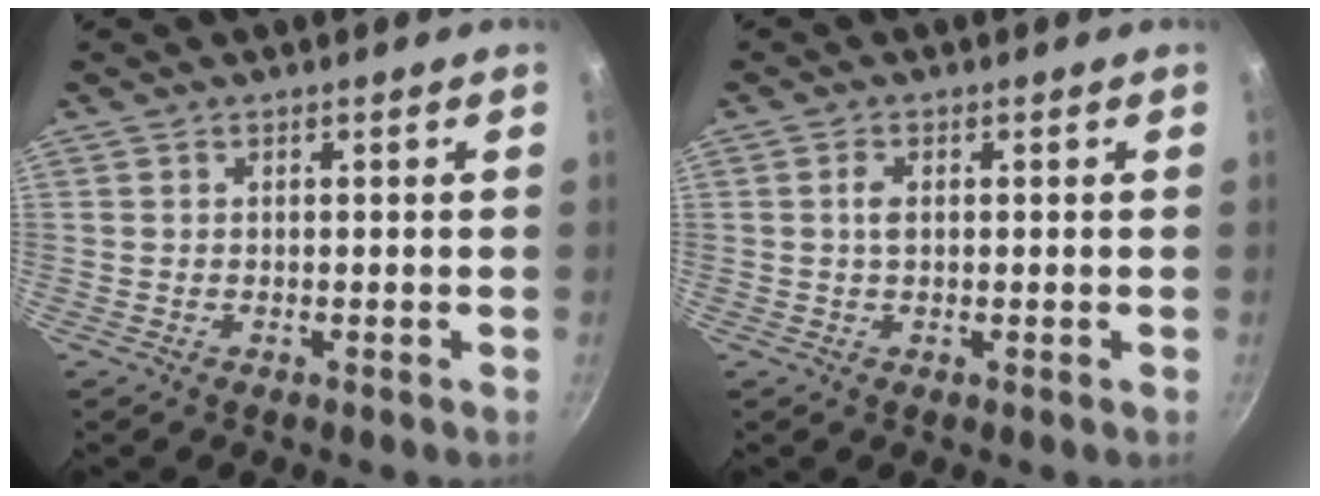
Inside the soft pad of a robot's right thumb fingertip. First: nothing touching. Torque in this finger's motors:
{"motor_torque": [2.39, 2.49, 0.43, -0.34, 0.07]}